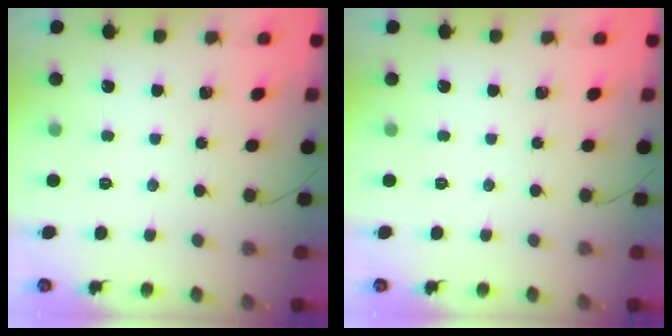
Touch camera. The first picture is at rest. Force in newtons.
{"total": 0.0}